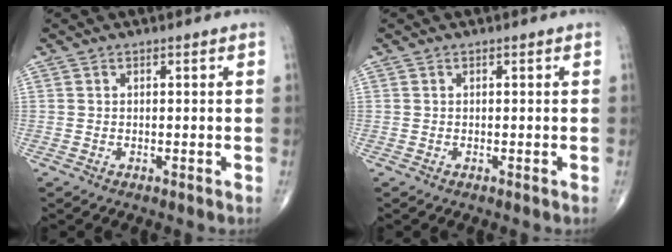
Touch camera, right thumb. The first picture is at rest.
{"total": 0.0}